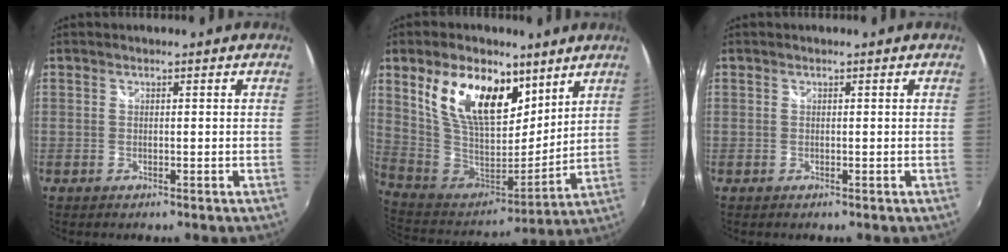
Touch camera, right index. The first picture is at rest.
{"total": 21.0, "force": [9.7, 11.7, 14.5], "torque": [-0.290, 0.016, 0.189]}
{"total": 0.0}